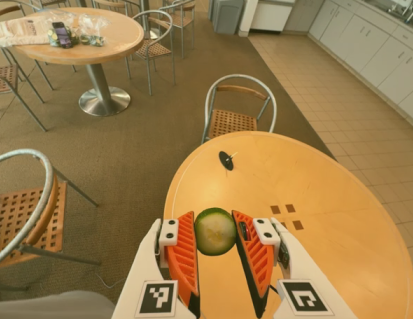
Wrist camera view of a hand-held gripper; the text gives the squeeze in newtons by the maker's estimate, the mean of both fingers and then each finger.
{"total": 7.5, "left": 7.5, "right": 7.4}